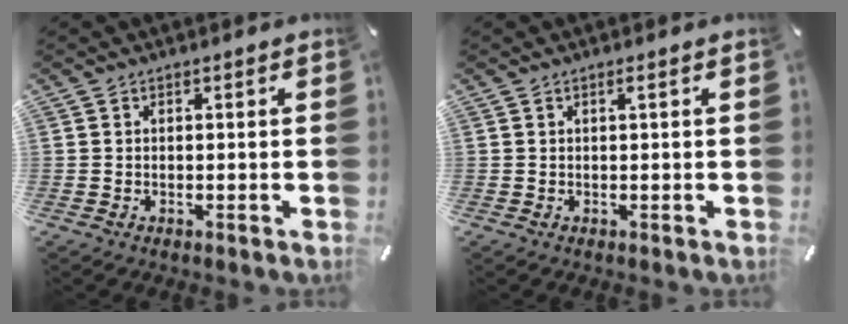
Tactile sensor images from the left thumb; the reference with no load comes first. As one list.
[{"total": 0.7, "force": [0.2, 0.0, 0.7], "torque": [-0.013, 0.000, 0.004]}]